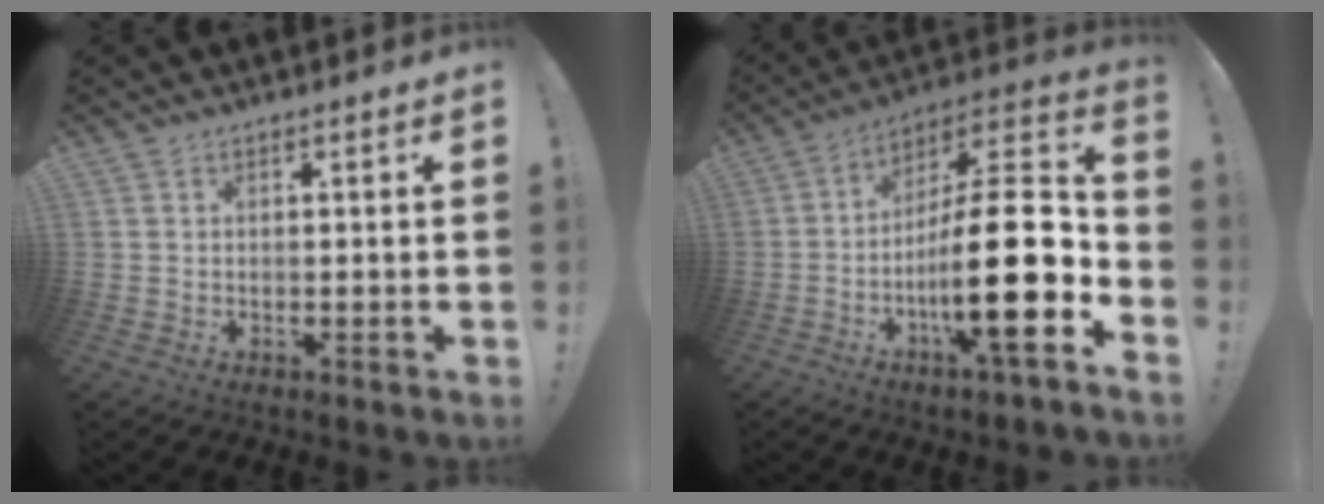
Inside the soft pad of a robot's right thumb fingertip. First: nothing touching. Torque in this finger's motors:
{"motor_torque": [2.39, 2.62, 1.44, -1.33, 0.48]}